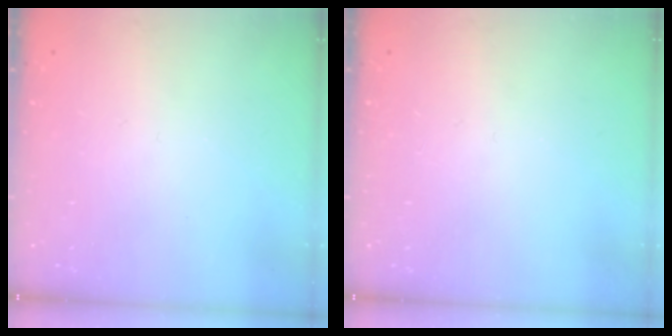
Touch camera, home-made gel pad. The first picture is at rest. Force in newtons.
{"total": 0.0}